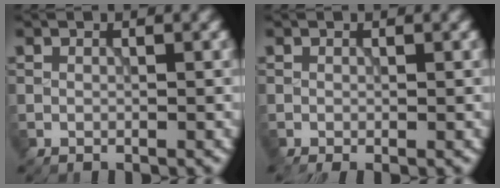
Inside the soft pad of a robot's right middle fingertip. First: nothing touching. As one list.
[{"total": 0.9, "force": [-0.3, 0.2, 0.8], "torque": [-0.016, -0.006, -0.006]}]